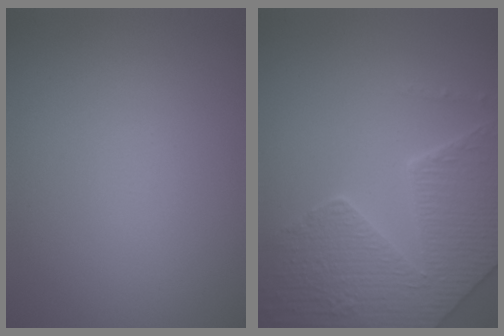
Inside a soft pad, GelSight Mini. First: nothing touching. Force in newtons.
{"total": 8.3, "press": 6.1, "slide": 5.7}